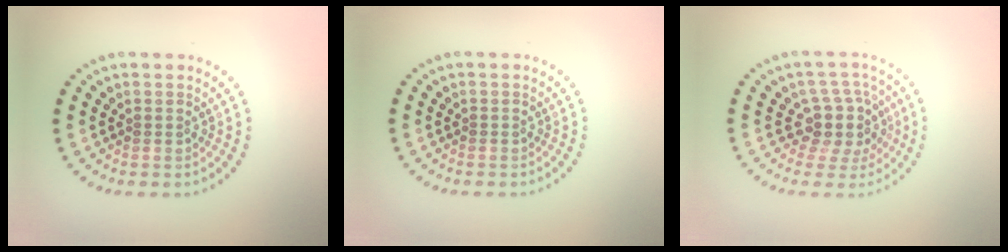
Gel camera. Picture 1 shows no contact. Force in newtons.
{"total": 0.0}
{"total": 3.7, "press": 2.9, "slide": 2.3}